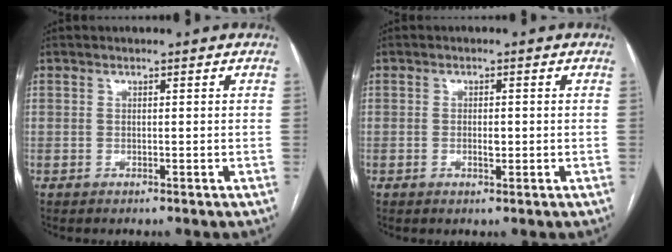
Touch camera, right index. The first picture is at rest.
{"total": 1.3, "force": [-0.4, 0.5, 1.2], "torque": [-0.022, 0.001, -0.007]}